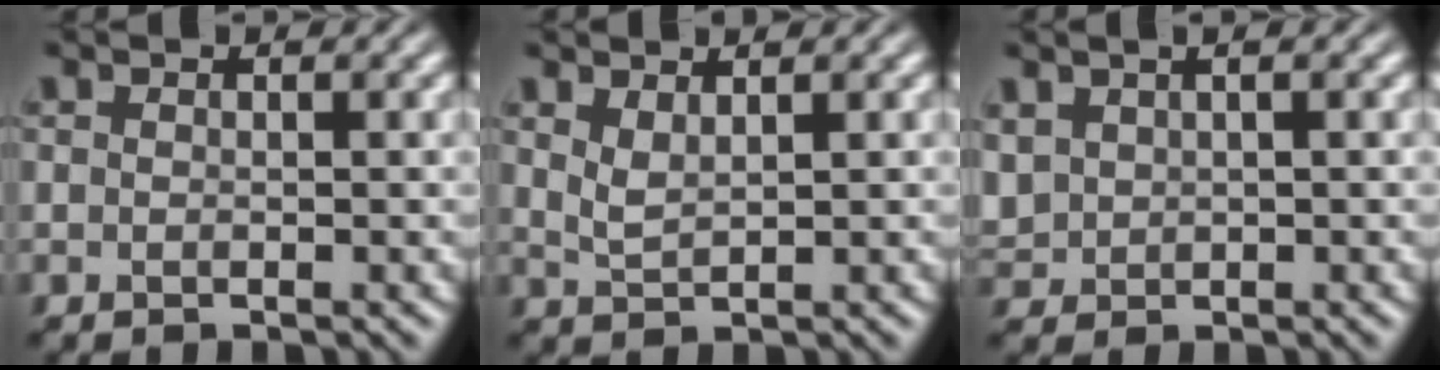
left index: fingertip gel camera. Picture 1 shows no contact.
{"total": 1.1, "force": [0.9, 0.1, 0.6], "torque": [-0.022, 0.000, 0.031]}
{"total": 2.0, "force": [1.4, 0.9, 1.1], "torque": [-0.036, 0.017, 0.037]}